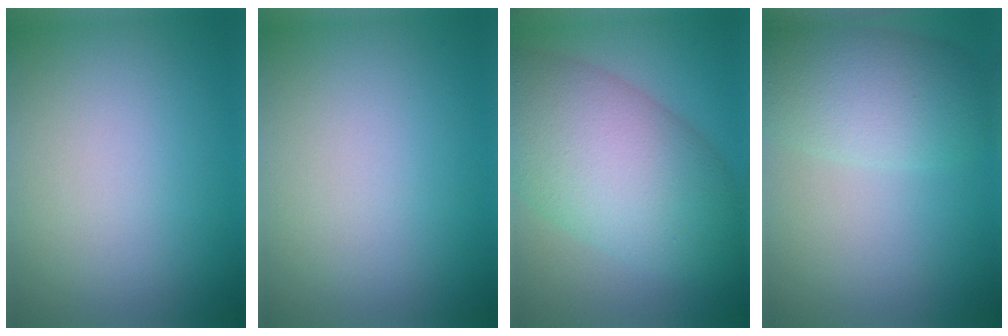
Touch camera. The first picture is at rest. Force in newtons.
{"total": 0.0}
{"total": 10.7, "press": 10.7, "slide": 0.5}
{"total": 5.9, "press": 5.9, "slide": 0.1}